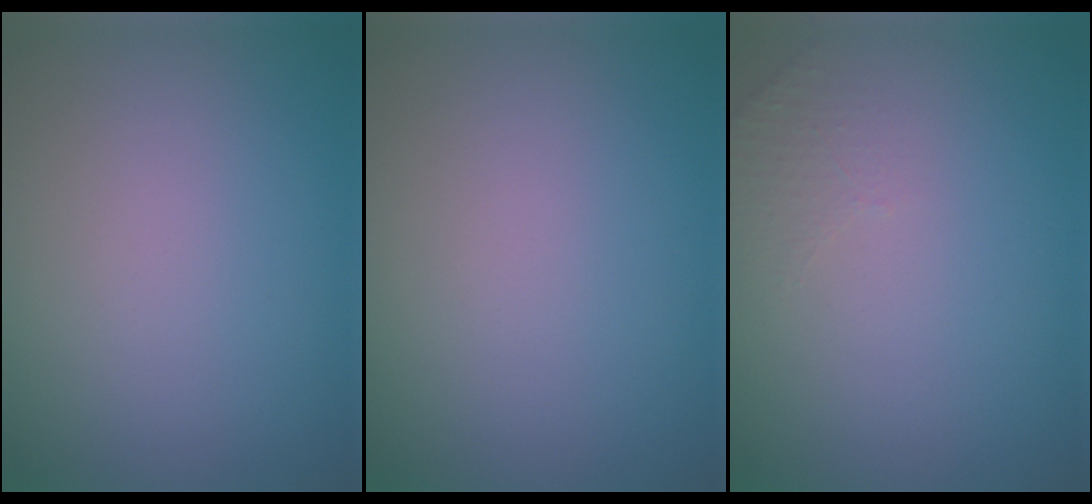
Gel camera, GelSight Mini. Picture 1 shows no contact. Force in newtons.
{"total": 0.0}
{"total": 1.3, "press": 1.2, "slide": 0.3}